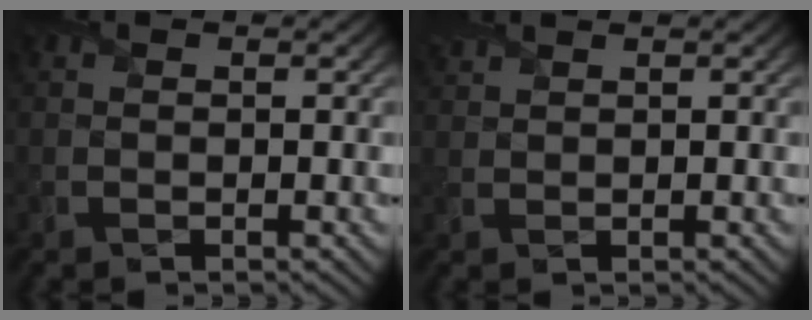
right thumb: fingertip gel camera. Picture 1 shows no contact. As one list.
[{"total": 1.7, "force": [1.6, 0.2, 0.5], "torque": [-0.018, 0.010, 0.038]}]